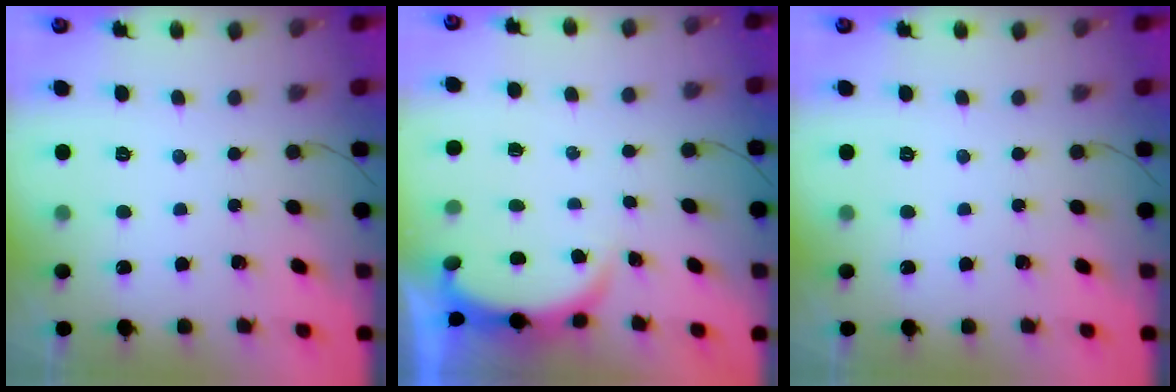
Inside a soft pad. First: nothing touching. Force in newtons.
{"total": 2.8, "press": 2.7, "slide": 0.6}
{"total": 0.0}